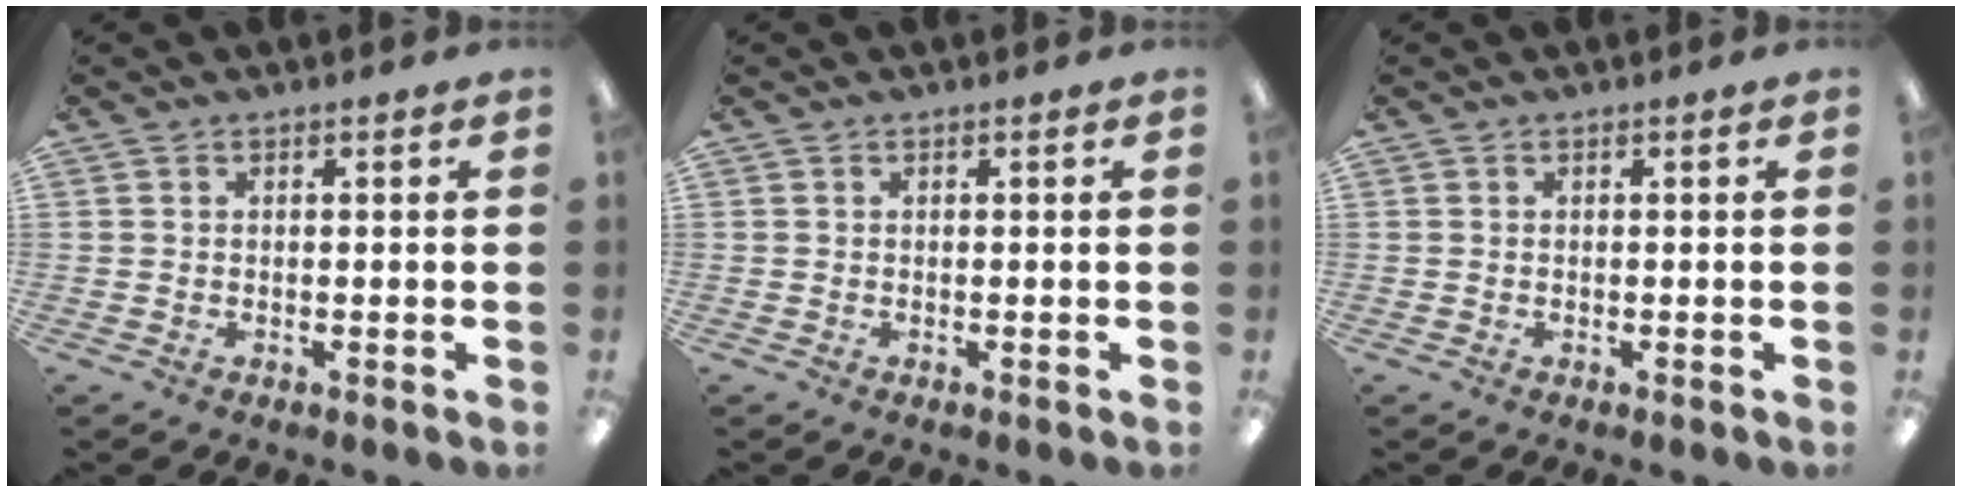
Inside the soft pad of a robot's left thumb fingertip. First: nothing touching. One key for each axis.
{"total": 0.0}
{"total": 0.0}